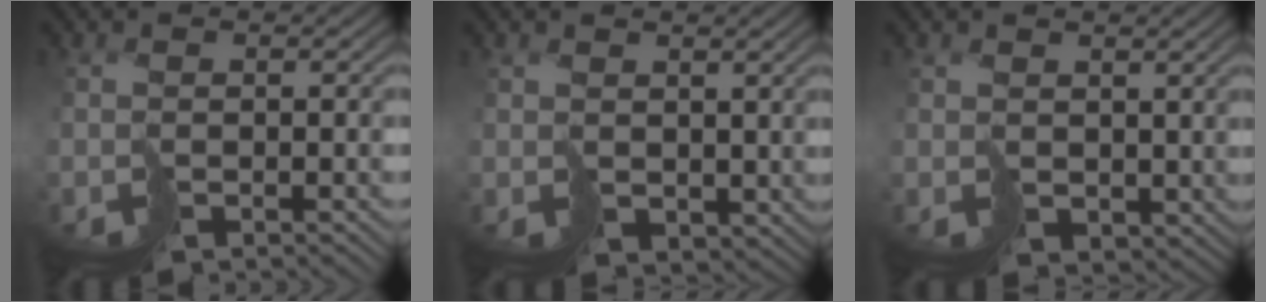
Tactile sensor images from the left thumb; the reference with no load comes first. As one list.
[{"total": 2.7, "force": [2.0, 1.5, 0.9], "torque": [-0.034, -0.005, 0.044]}, {"total": 2.6, "force": [2.0, 1.4, 0.8], "torque": [-0.032, -0.005, 0.043]}]